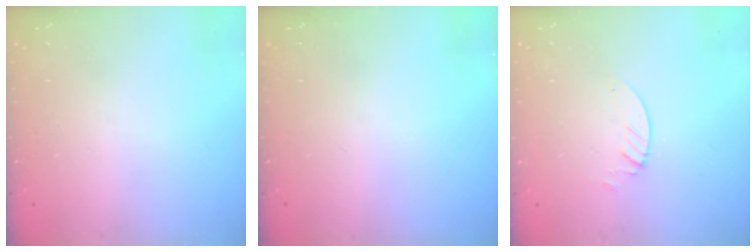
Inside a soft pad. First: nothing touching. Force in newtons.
{"total": 0.0}
{"total": 1.3, "press": 1.3, "slide": 0.1}